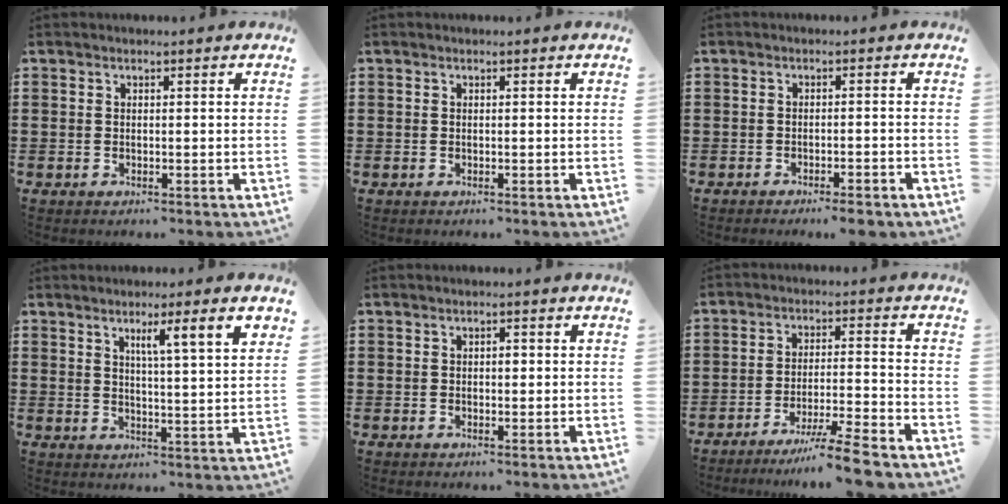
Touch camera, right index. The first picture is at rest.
{"total": 0.0}
{"total": 2.2, "force": [-2.1, 0.1, 0.6], "torque": [-0.013, 0.000, -0.042]}
{"total": 5.7, "force": [3.2, -0.2, 4.7], "torque": [-0.082, -0.007, 0.046]}
{"total": 1.0, "force": [0.0, 0.5, 0.8], "torque": [-0.016, 0.003, -0.001]}
{"total": 7.3, "force": [-6.2, -0.6, 3.8], "torque": [-0.063, -0.008, -0.118]}